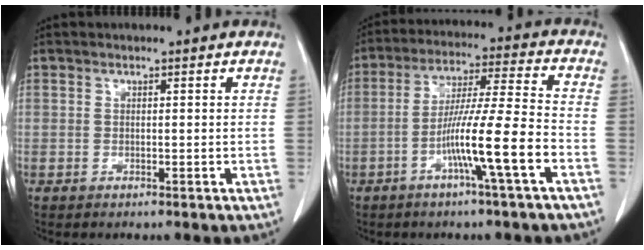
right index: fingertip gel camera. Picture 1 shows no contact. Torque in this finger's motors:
{"motor_torque": [1.31, -0.83, 0.82, 0.14]}